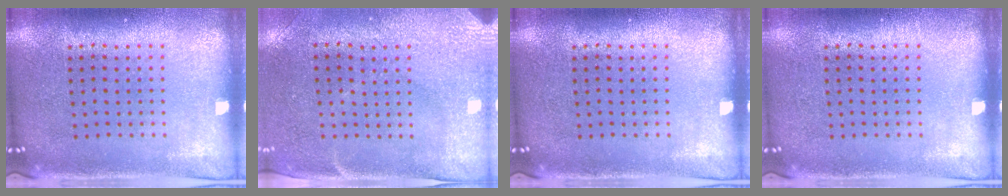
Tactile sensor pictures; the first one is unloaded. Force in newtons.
{"total": 2.9, "press": 2.4, "slide": 1.6}
{"total": 0.0}
{"total": 0.0}